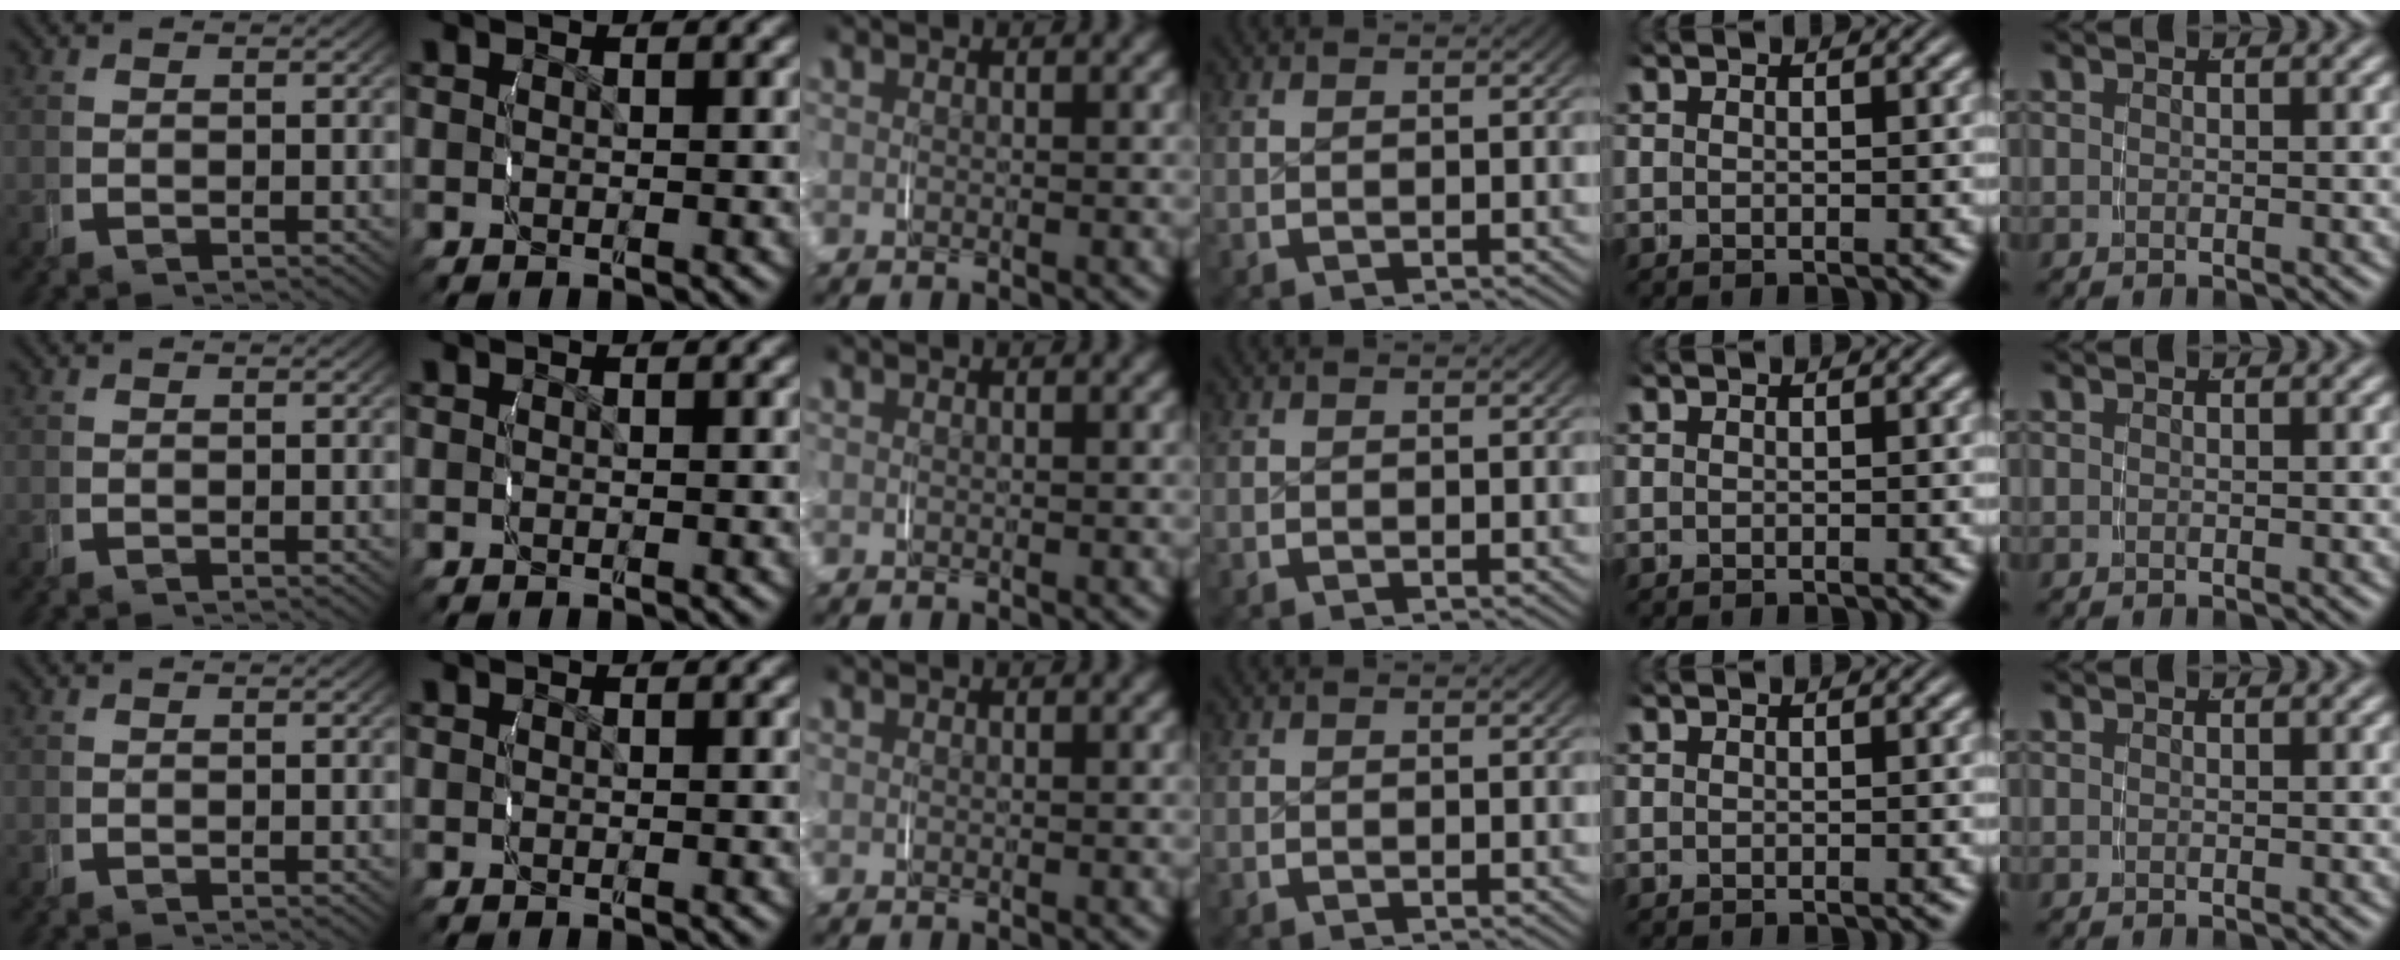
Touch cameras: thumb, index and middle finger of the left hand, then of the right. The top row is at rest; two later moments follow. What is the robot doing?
{"motion": "grasp_and_lifting", "object": "knife"}